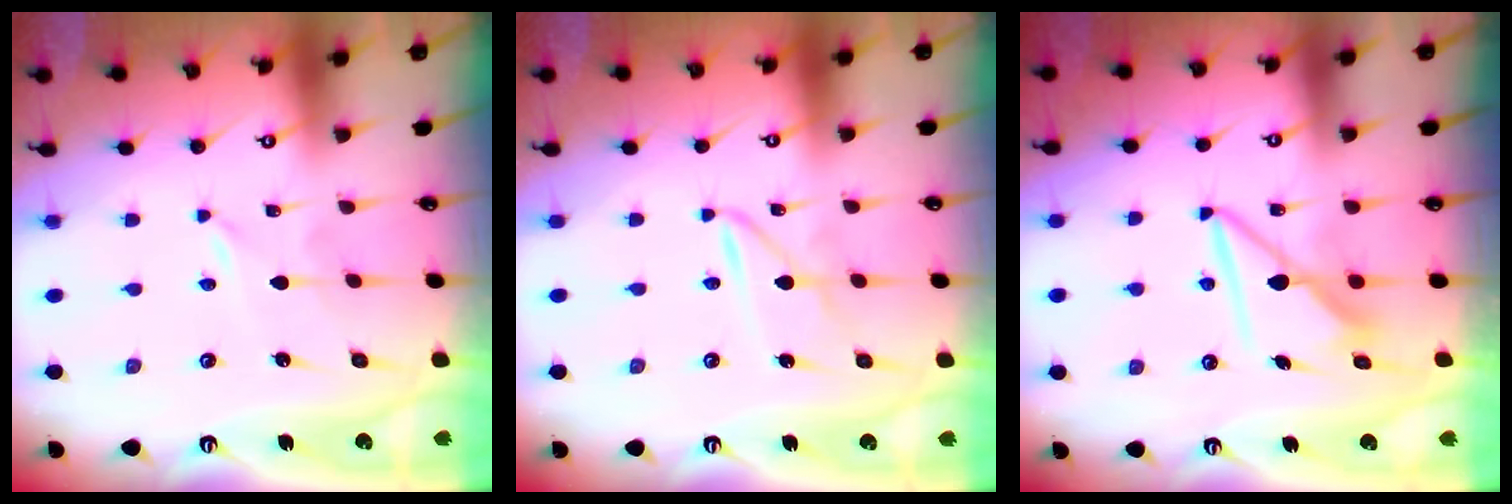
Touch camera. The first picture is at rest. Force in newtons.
{"total": 2.9, "press": 2.9, "slide": 0.2}
{"total": 8.6, "press": 8.6, "slide": 0.6}